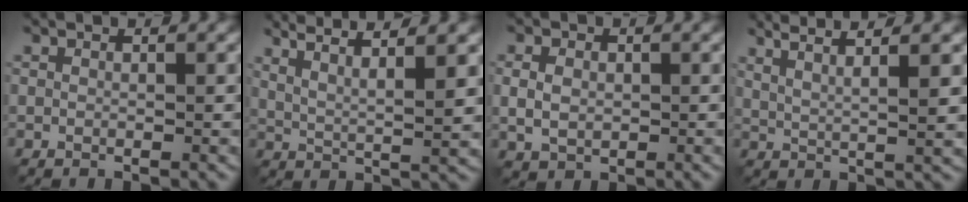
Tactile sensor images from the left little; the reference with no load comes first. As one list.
[{"total": 6.5, "force": [4.5, 1.1, 4.6], "torque": [-0.085, 0.011, 0.066]}, {"total": 2.7, "force": [-0.2, 2.1, 1.7], "torque": [-0.034, -0.001, -0.004]}, {"total": 5.7, "force": [3.8, 1.0, 4.1], "torque": [-0.070, 0.013, 0.049]}]